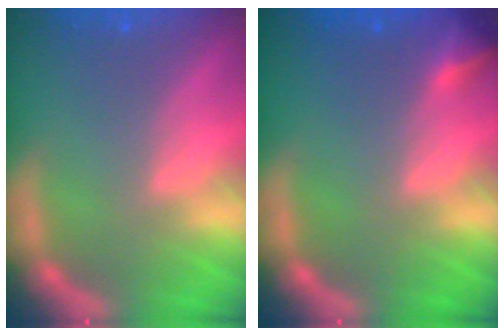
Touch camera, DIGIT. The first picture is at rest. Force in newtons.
{"total": 1.9}